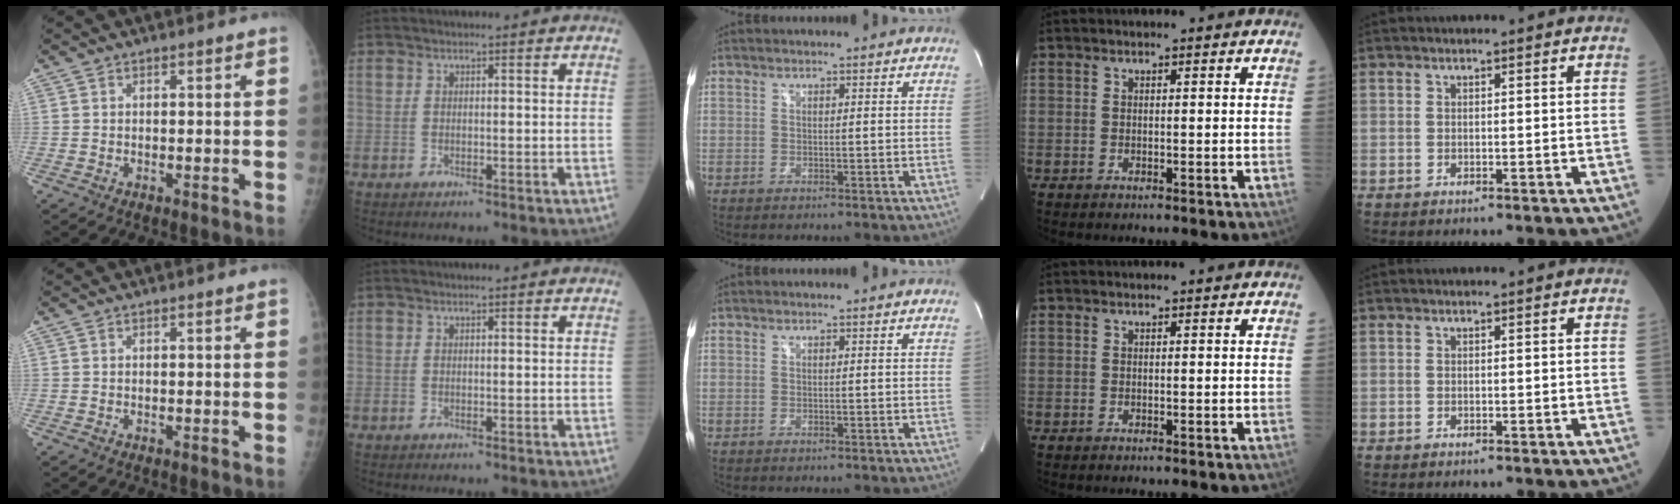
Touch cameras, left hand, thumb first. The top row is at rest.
{}